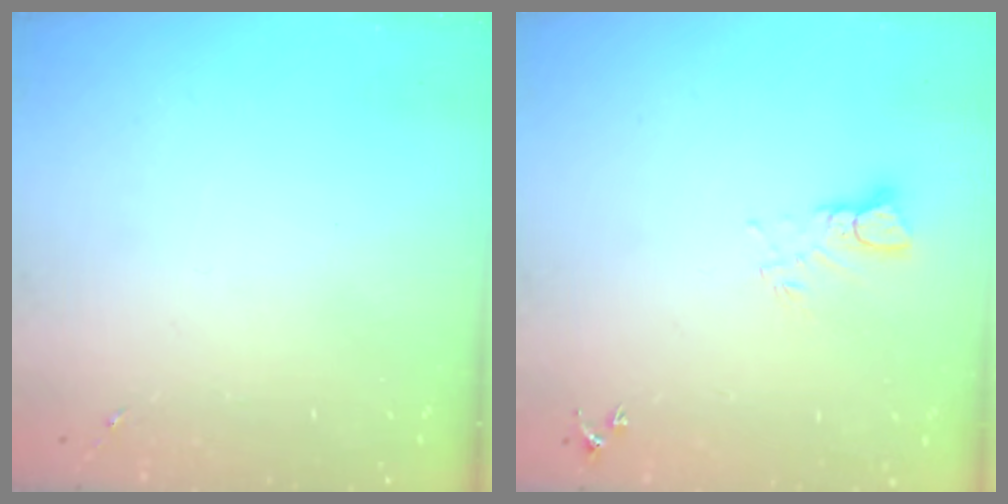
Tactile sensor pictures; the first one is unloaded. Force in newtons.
{"total": 4.7, "press": 4.7, "slide": 0.3}